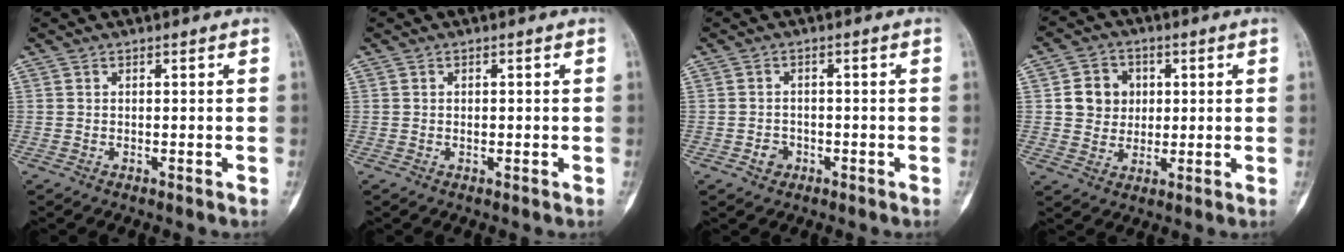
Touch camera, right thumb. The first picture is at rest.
{"total": 0.8, "force": [-0.1, 0.5, 0.6], "torque": [-0.007, 0.001, -0.001]}
{"total": 2.3, "force": [-1.0, 1.9, 0.7], "torque": [-0.004, 0.009, -0.016]}
{"total": 7.6, "force": [1.3, 6.8, 3.0], "torque": [-0.013, 0.000, 0.022]}